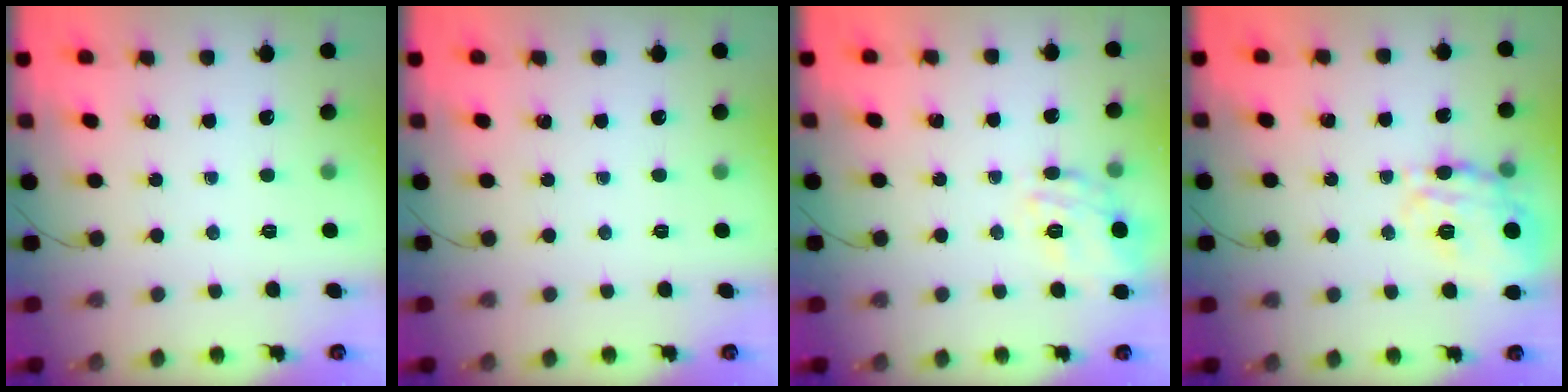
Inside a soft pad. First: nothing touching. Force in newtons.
{"total": 0.0}
{"total": 15.9, "press": 15.9, "slide": 0.7}
{"total": 16.9, "press": 16.9, "slide": 1.3}